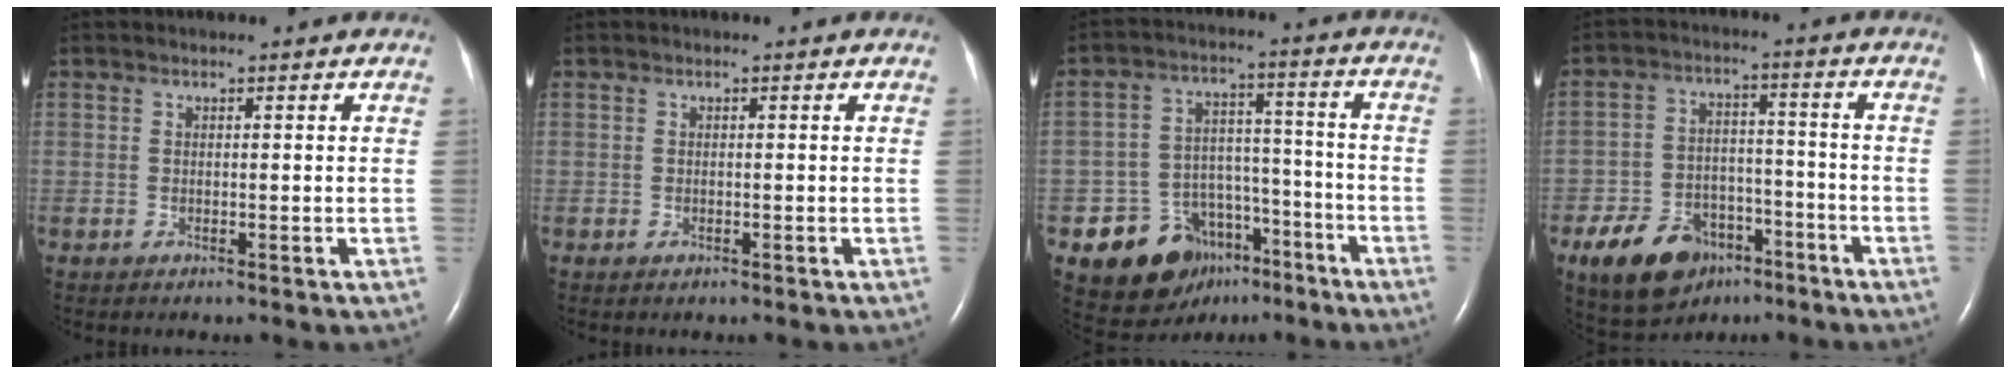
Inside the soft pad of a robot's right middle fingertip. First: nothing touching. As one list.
[{"total": 0.0}, {"total": 12.6, "force": [-7.6, 8.6, 5.1], "torque": [-0.076, 0.042, -0.111]}, {"total": 11.5, "force": [-7.0, 7.1, 5.8], "torque": [-0.114, 0.006, -0.110]}]